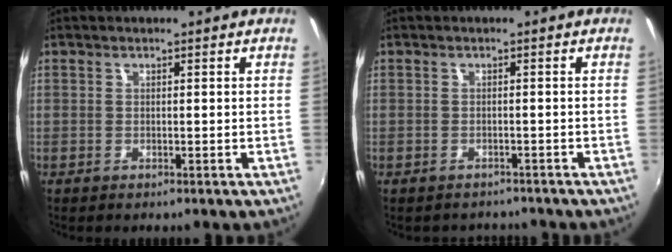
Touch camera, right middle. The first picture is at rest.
{"total": 3.1, "force": [-2.8, 1.3, 0.3], "torque": [-0.013, -0.013, -0.038]}